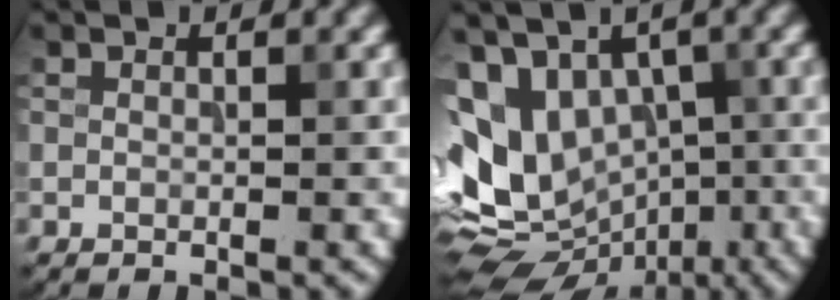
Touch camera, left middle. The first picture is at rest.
{"total": 11.7, "force": [0.2, 8.8, 7.7], "torque": [-0.138, -0.010, 0.023]}